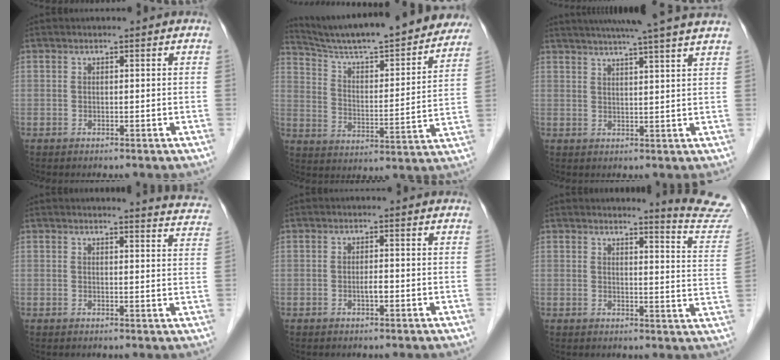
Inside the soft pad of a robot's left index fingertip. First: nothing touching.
{"total": 25.8, "force": [23.5, 2.9, 10.3], "torque": [-0.161, -0.033, 0.323]}
{"total": 14.2, "force": [12.1, -1.0, 7.4], "torque": [-0.121, 0.014, 0.149]}
{"total": 7.8, "force": [7.8, -0.1, 0.8], "torque": [0.000, -0.048, 0.059]}
{"total": 1.3, "force": [-0.5, 0.3, 1.1], "torque": [-0.022, 0.001, -0.009]}
{"total": 9.4, "force": [9.3, -1.4, 0.5], "torque": [-0.011, -0.095, 0.089]}